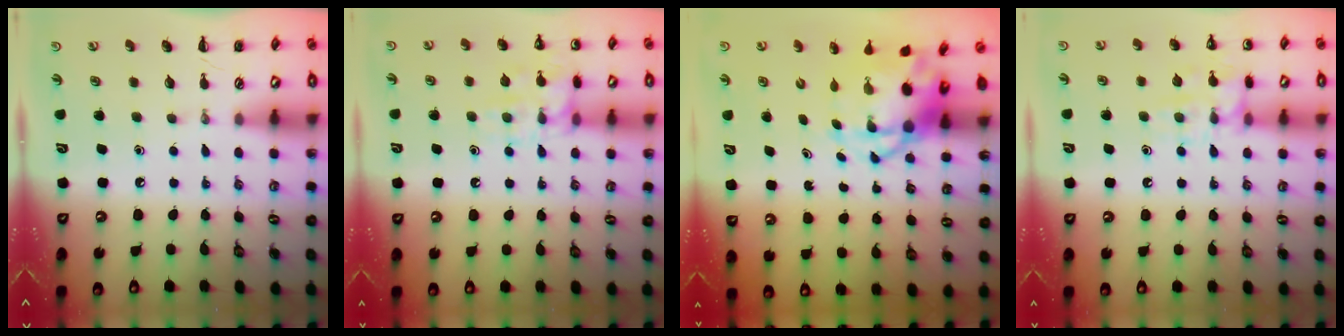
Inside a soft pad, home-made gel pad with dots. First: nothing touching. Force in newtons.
{"total": 12.8, "press": 12.8, "slide": 1.0}
{"total": 6.6, "press": 6.3, "slide": 1.8}
{"total": 11.9, "press": 11.8, "slide": 0.9}